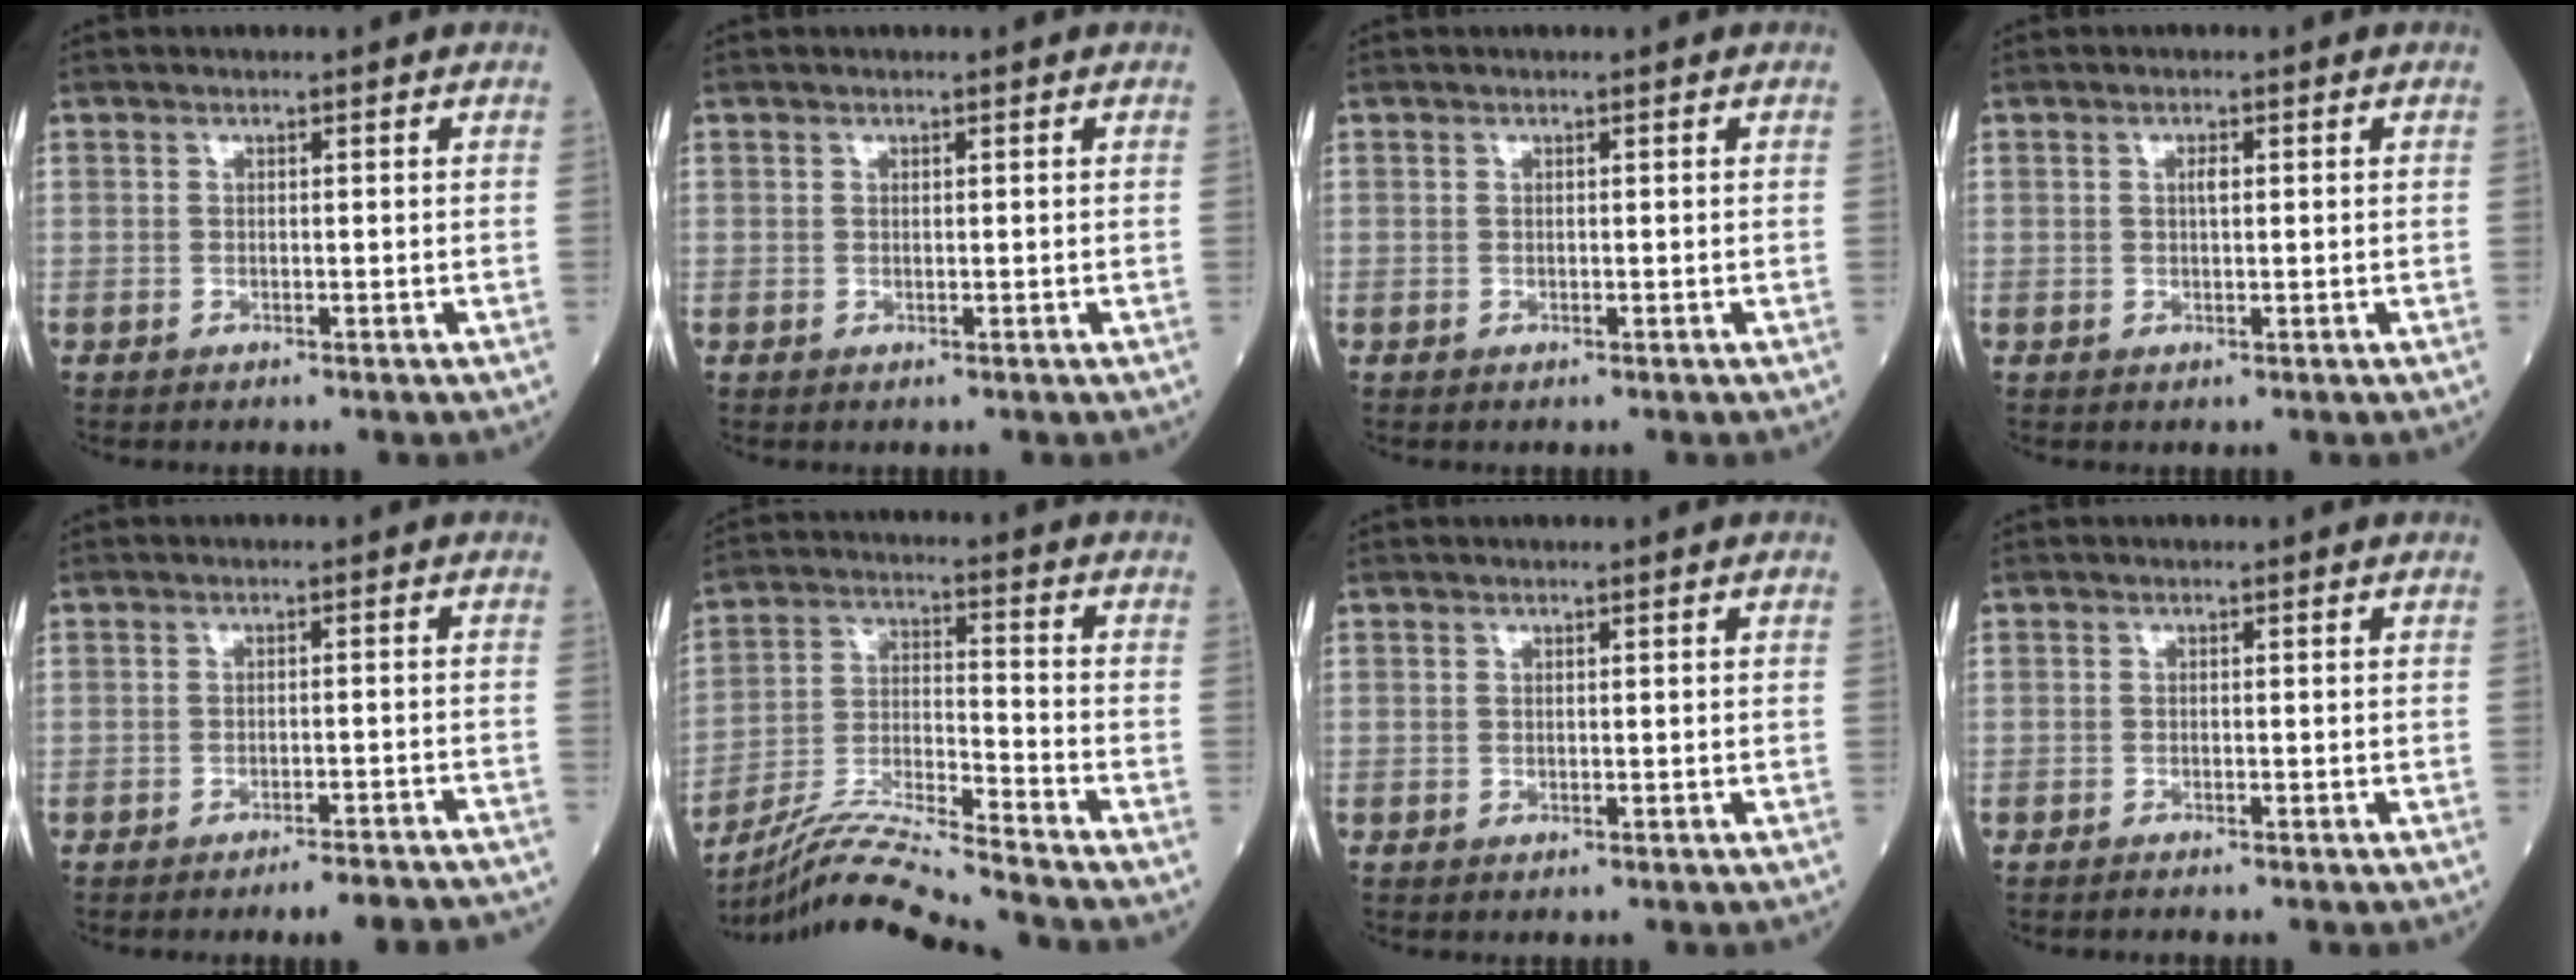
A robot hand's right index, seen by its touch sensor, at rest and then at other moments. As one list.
[{"total": 0.0}, {"total": 0.0}, {"total": 1.2, "force": [0.3, 0.3, 1.1], "torque": [-0.020, 0.002, 0.003]}, {"total": 7.5, "force": [-7.1, 0.2, 2.6], "torque": [-0.012, -0.004, -0.090]}, {"total": 13.5, "force": [-12.4, -2.2, 4.7], "torque": [-0.088, -0.005, -0.230]}, {"total": 0.0}, {"total": 0.9, "force": [-0.8, -0.2, 0.3], "torque": [-0.010, -0.001, -0.014]}]